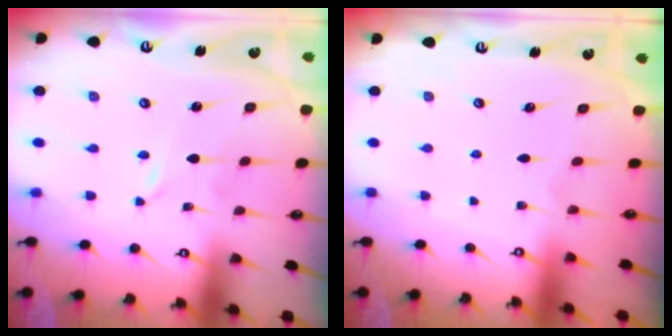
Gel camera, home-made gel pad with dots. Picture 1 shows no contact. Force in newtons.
{"total": 0.0}